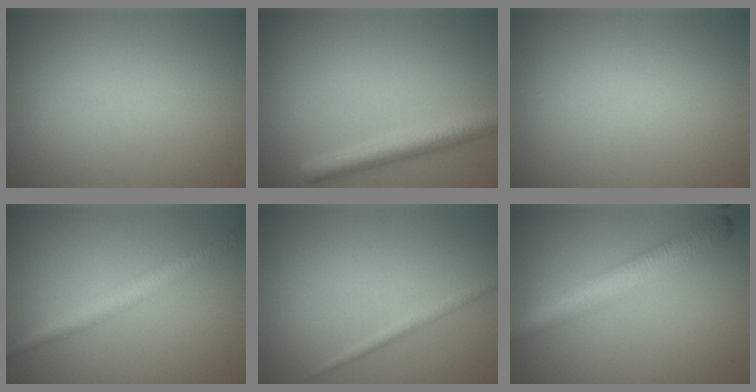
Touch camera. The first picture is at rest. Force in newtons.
{"total": 3.7, "press": 3.7, "slide": 0.2}
{"total": 0.0}
{"total": 3.0, "press": 3.0, "slide": 0.0}
{"total": 1.1, "press": 1.1, "slide": 0.1}
{"total": 4.9, "press": 4.9, "slide": 0.2}